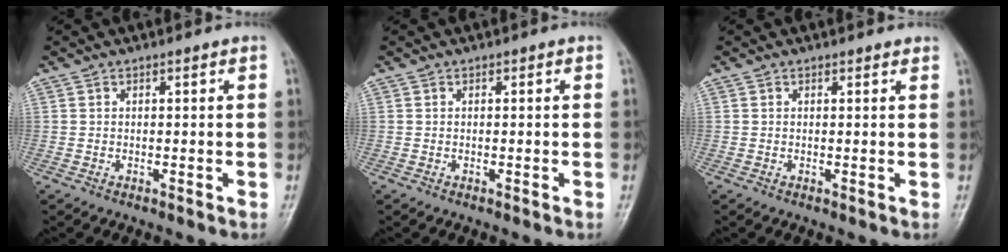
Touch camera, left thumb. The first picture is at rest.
{"total": 0.0}
{"total": 1.0, "force": [1.0, 0.2, 0.2], "torque": [-0.003, -0.004, 0.011]}